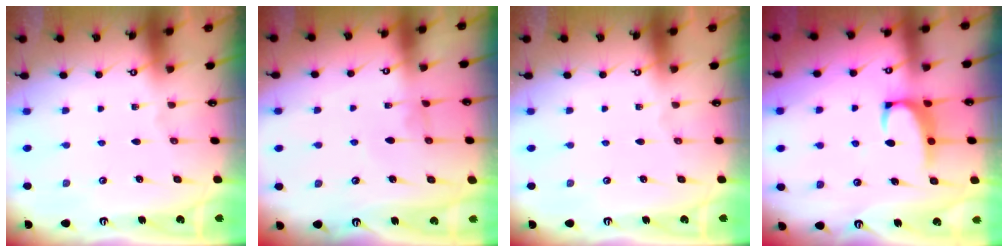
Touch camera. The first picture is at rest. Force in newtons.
{"total": 0.7, "press": 0.6, "slide": 0.3}
{"total": 0.0}
{"total": 2.6, "press": 2.5, "slide": 0.7}